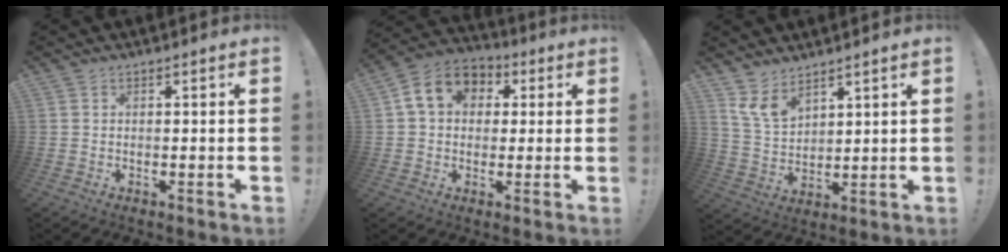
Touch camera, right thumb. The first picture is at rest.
{"total": 11.8, "force": [3.5, 9.2, 6.6], "torque": [-0.097, 0.005, 0.072]}
{"total": 8.8, "force": [6.5, 4.5, 3.8], "torque": [-0.079, -0.036, 0.129]}